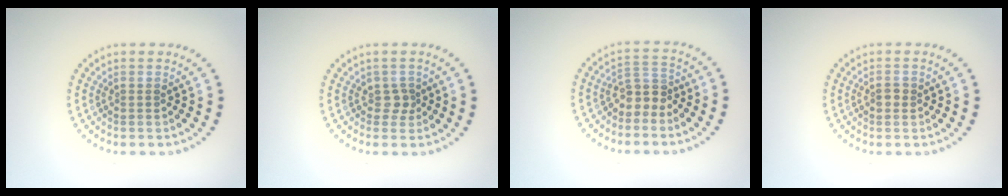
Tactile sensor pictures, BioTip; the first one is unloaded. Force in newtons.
{"total": 1.3, "press": 1.0, "slide": 0.7}
{"total": 2.5, "press": 2.0, "slide": 1.6}
{"total": 1.1, "press": 1.1, "slide": 0.1}